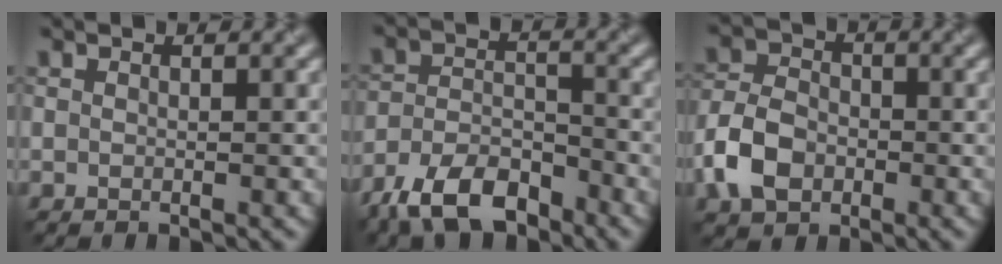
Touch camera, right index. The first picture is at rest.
{"total": 7.3, "force": [-5.5, 3.1, 3.6], "torque": [-0.064, -0.006, -0.108]}
{"total": 5.5, "force": [-2.1, 3.9, 3.2], "torque": [-0.067, 0.004, -0.050]}